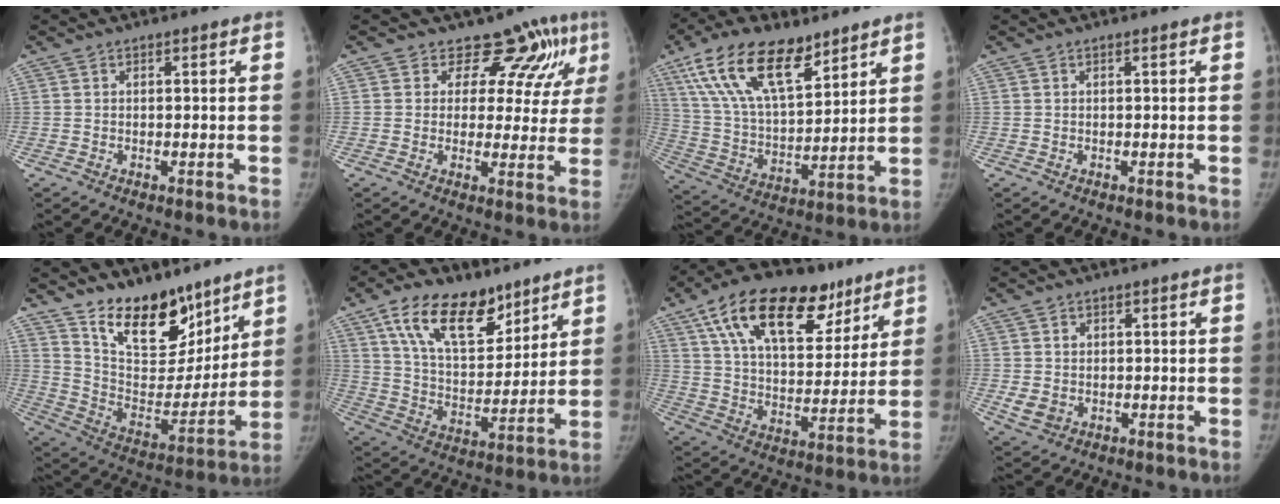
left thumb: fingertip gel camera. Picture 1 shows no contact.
{"total": 9.8, "force": [6.8, 6.0, 3.6], "torque": [0.001, -0.032, 0.066]}
{"total": 19.1, "force": [11.5, 8.6, 12.7], "torque": [-0.207, -0.038, 0.217]}
{"total": 0.0}
{"total": 19.0, "force": [13.3, 9.7, 9.5], "torque": [-0.094, -0.092, 0.229]}
{"total": 17.7, "force": [10.7, 9.4, 10.5], "torque": [-0.133, -0.049, 0.191]}
{"total": 24.6, "force": [13.8, 12.8, 15.9], "torque": [-0.224, -0.014, 0.229]}
{"total": 4.1, "force": [-0.2, 3.6, 2.0], "torque": [-0.022, -0.001, 0.005]}